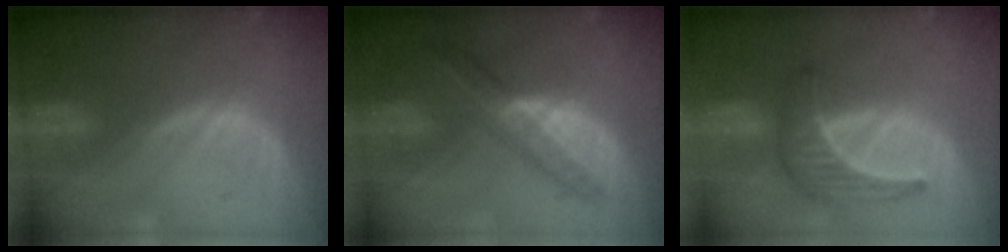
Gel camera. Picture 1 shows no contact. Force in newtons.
{"total": 7.1, "press": 6.0, "slide": 3.7}
{"total": 6.7, "press": 6.1, "slide": 2.7}